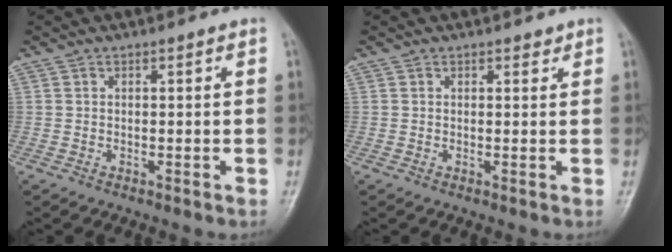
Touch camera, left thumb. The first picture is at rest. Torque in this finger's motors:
{"motor_torque": [-0.31, 0.06, -0.14, -0.21, -0.02]}